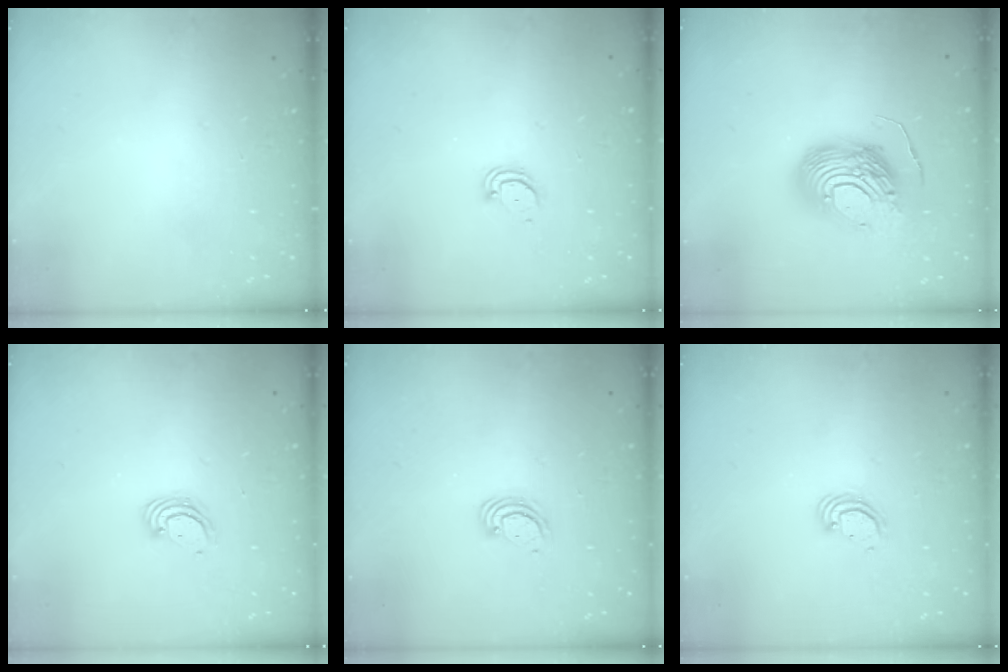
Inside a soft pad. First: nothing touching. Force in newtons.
{"total": 2.6, "press": 2.6, "slide": 0.2}
{"total": 16.1, "press": 16.1, "slide": 1.4}
{"total": 3.5, "press": 3.5, "slide": 0.2}
{"total": 2.4, "press": 2.4, "slide": 0.2}
{"total": 3.6, "press": 3.6, "slide": 0.3}